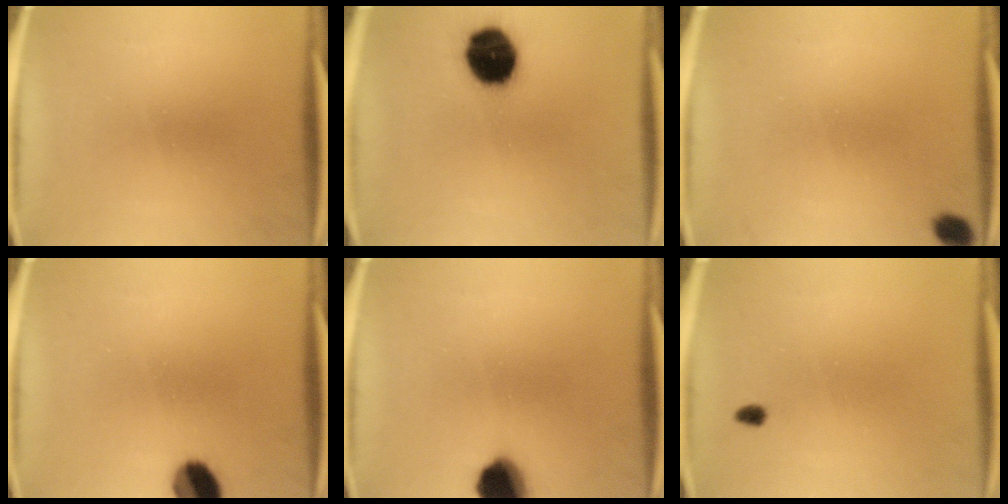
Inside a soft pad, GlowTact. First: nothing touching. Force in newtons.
{"total": 14.4}
{"total": 3.1}
{"total": 7.5}
{"total": 9.6}
{"total": 1.5}